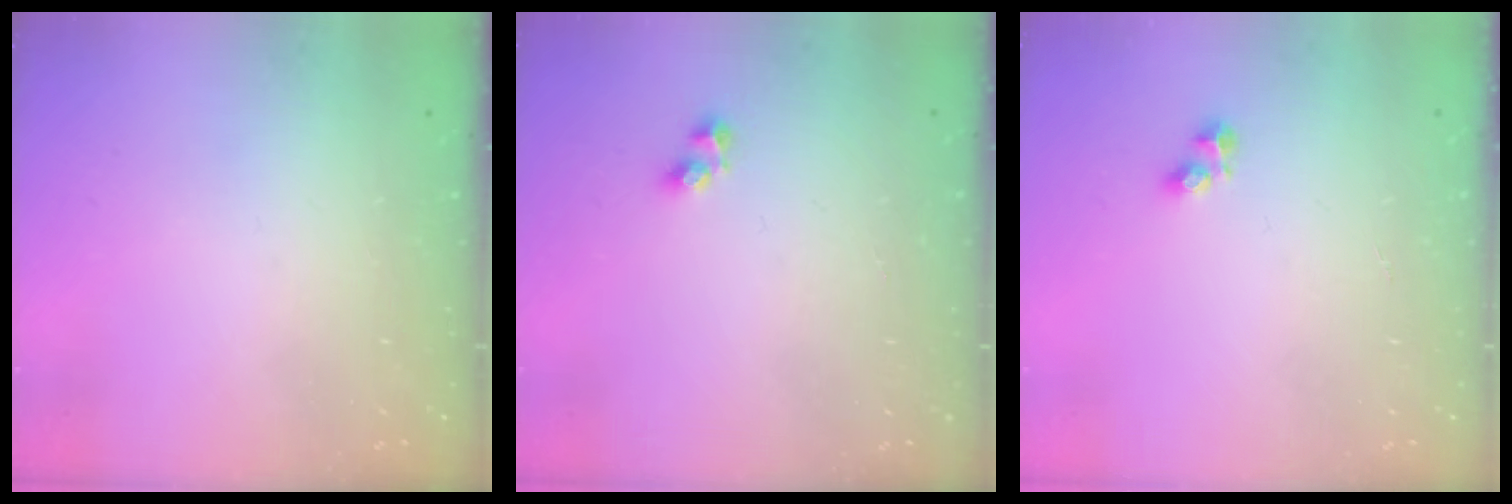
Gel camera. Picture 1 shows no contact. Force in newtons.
{"total": 3.5, "press": 3.4, "slide": 0.9}
{"total": 2.6, "press": 2.6, "slide": 0.2}